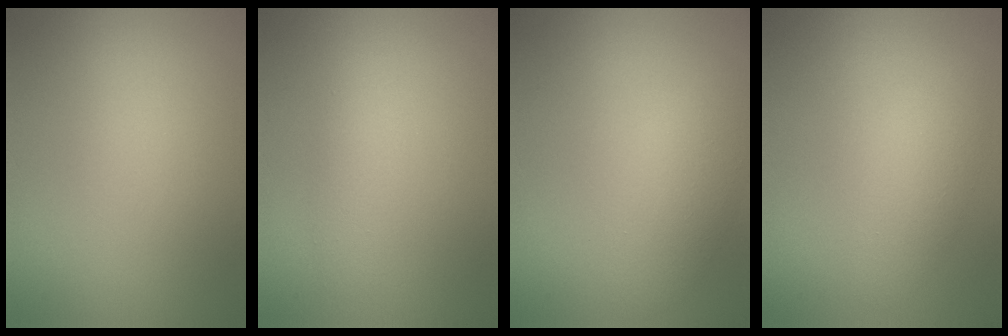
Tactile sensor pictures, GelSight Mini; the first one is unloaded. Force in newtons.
{"total": 1.9, "press": 1.9, "slide": 0.0}
{"total": 3.2, "press": 3.1, "slide": 0.3}
{"total": 2.6, "press": 2.6, "slide": 0.1}